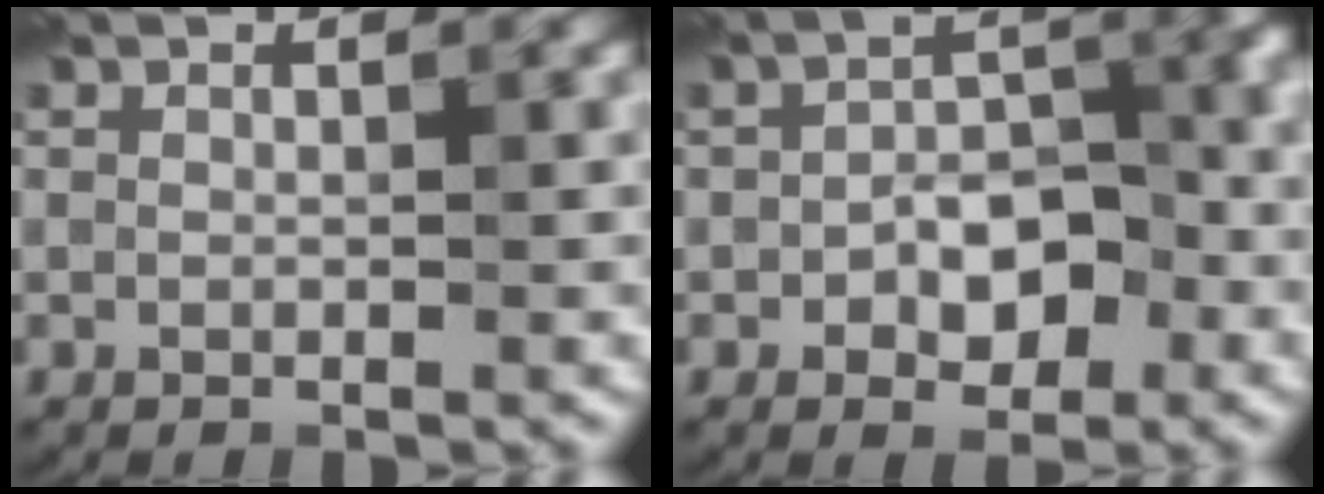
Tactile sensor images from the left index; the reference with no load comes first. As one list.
[{"total": 5.5, "force": [-1.5, 3.3, 4.1], "torque": [-0.049, 0.007, -0.028]}]